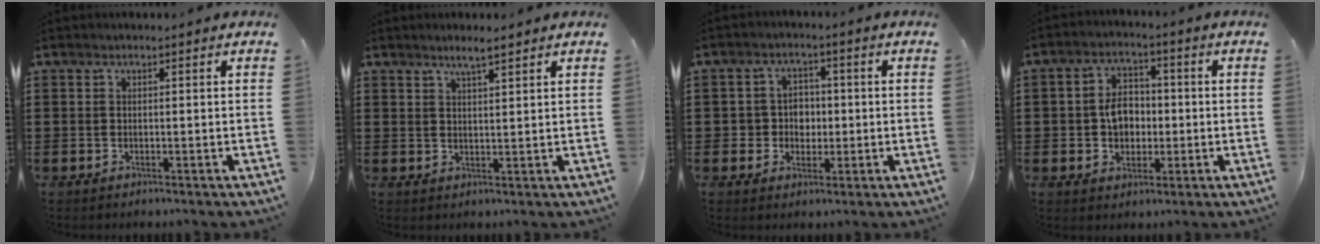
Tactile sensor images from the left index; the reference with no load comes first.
{"total": 2.9, "force": [2.3, 0.2, 1.8], "torque": [-0.038, 0.001, 0.042]}
{"total": 4.0, "force": [-0.2, 3.7, 1.4], "torque": [-0.043, 0.011, -0.009]}
{"total": 5.6, "force": [-0.4, 4.2, 3.6], "torque": [-0.071, 0.011, -0.012]}